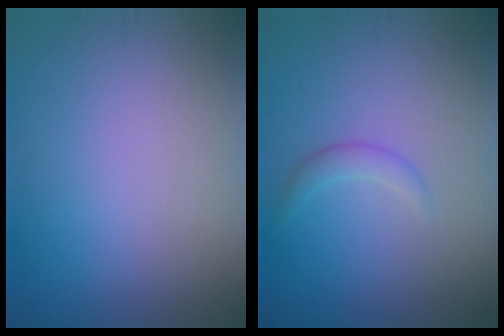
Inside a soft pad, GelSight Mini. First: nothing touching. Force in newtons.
{"total": 1.3, "press": 1.3, "slide": 0.0}